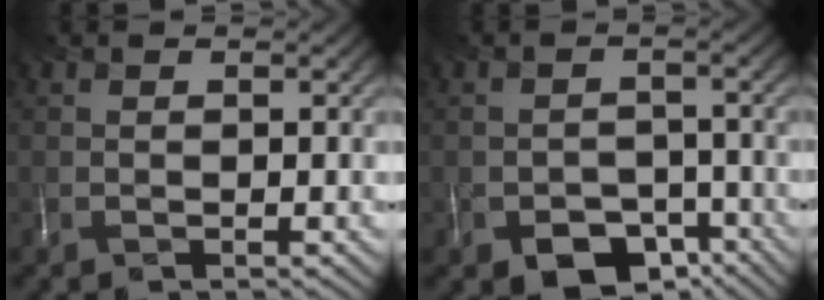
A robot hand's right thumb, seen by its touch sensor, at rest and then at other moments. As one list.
[{"total": 6.2, "force": [-4.4, 3.9, 2.1], "torque": [-0.034, -0.021, -0.071]}]